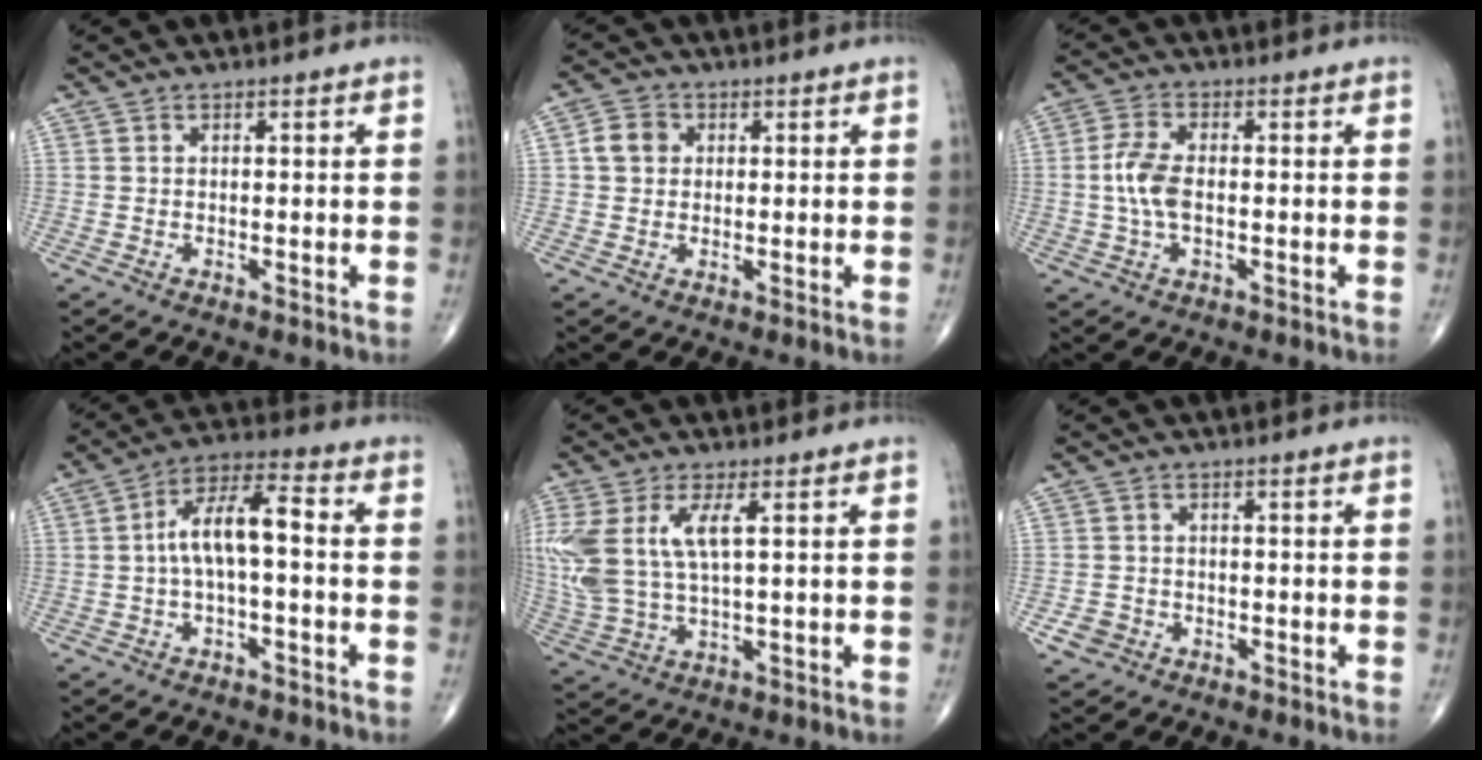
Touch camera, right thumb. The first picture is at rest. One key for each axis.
{"total": 4.4, "fx": 0.7, "fy": 3.7, "fz": 2.2, "tx": -0.031, "ty": 0.007, "tz": 0.008}
{"total": 6.4, "fx": -0.4, "fy": 3.2, "fz": 5.5, "tx": -0.125, "ty": 0.008, "tz": -0.011}
{"total": 9.3, "fx": -0.5, "fy": 3.4, "fz": 8.6, "tx": -0.165, "ty": 0.043, "tz": -0.015}
{"total": 13.7, "fx": 3.2, "fy": 5.9, "fz": 11.9, "tx": -0.294, "ty": -0.001, "tz": 0.074}
{"total": 2.8, "fx": -1.2, "fy": 2.4, "fz": 0.6, "tx": 0.000, "ty": 0.011, "tz": -0.021}